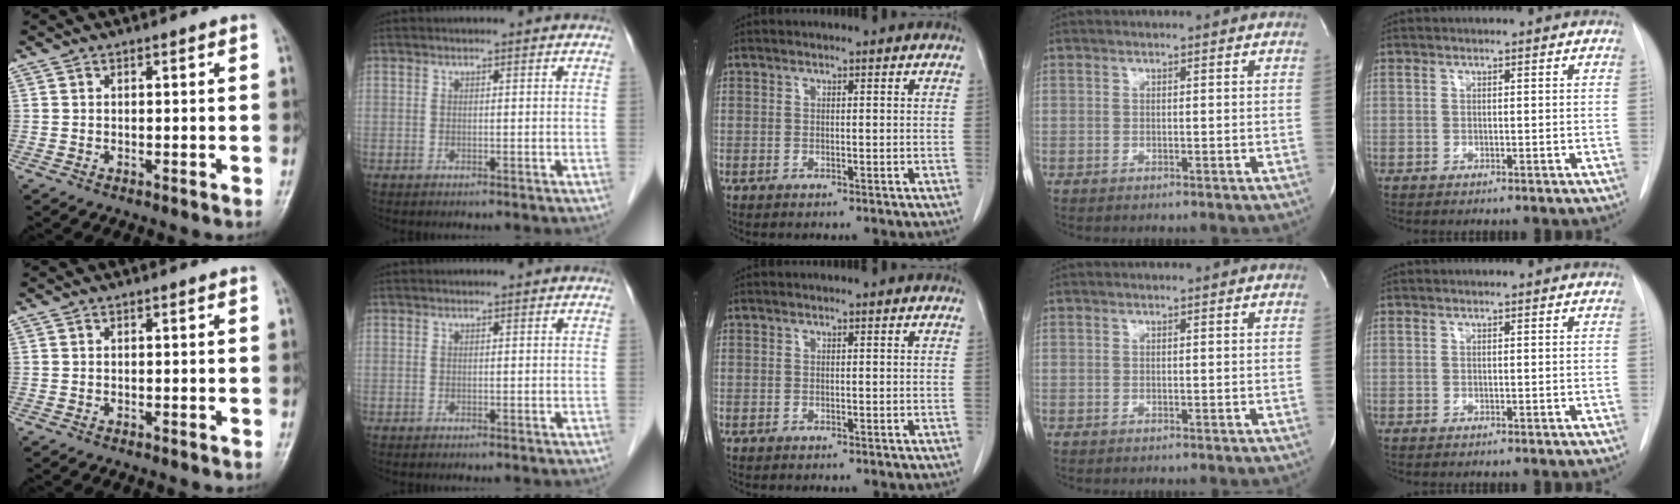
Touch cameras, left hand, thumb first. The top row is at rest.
{}